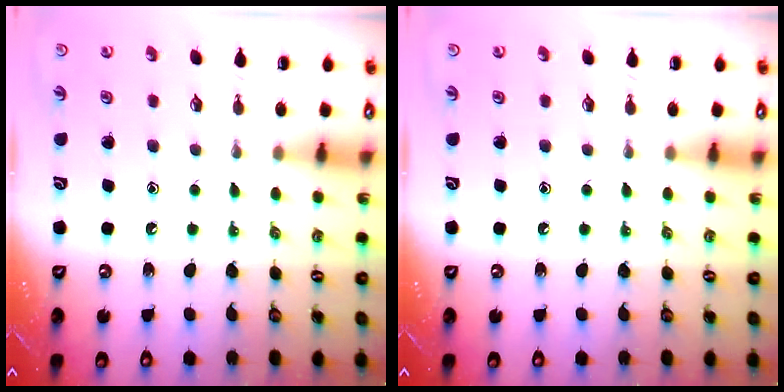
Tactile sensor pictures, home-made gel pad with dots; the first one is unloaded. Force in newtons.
{"total": 0.0}